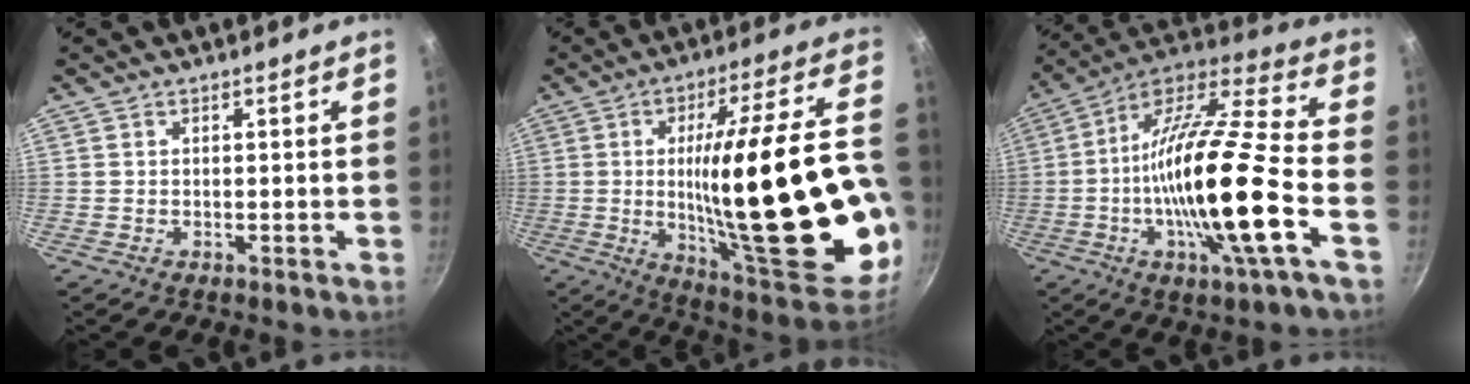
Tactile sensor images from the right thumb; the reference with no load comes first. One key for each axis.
{"total": 35.4, "fx": -4.5, "fy": 10.7, "fz": 33.5, "tx": -0.478, "ty": 0.006, "tz": -0.048}
{"total": 23.7, "fx": -5.6, "fy": 4.0, "fz": 22.6, "tx": -0.390, "ty": 0.016, "tz": -0.116}